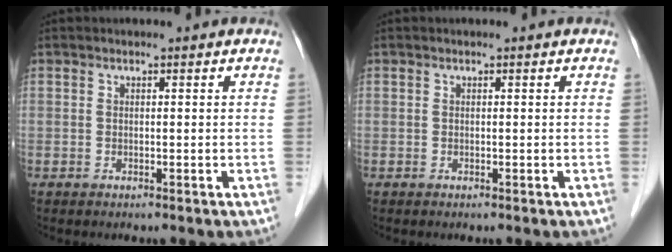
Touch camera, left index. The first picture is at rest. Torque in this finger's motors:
{"motor_torque": [0.00, 0.00, 0.00, 0.00]}